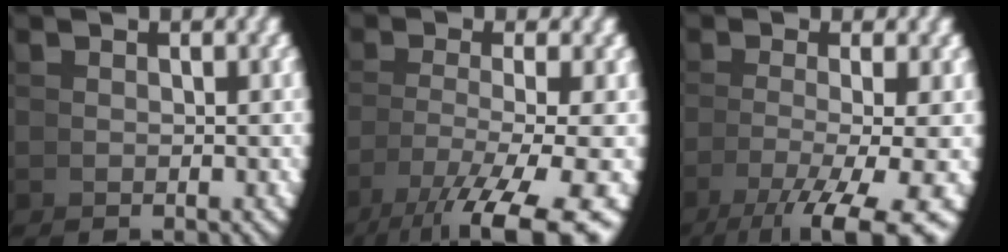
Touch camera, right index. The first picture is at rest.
{"total": 8.6, "force": [-3.0, 3.3, 7.4], "torque": [-0.116, -0.033, -0.018]}
{"total": 7.4, "force": [-3.1, 2.3, 6.3], "torque": [-0.092, -0.022, -0.029]}